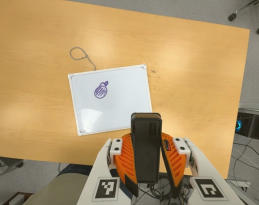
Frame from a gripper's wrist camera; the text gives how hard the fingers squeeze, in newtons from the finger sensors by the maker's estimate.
{"total": 8.3, "left": 6.7, "right": 9.9}